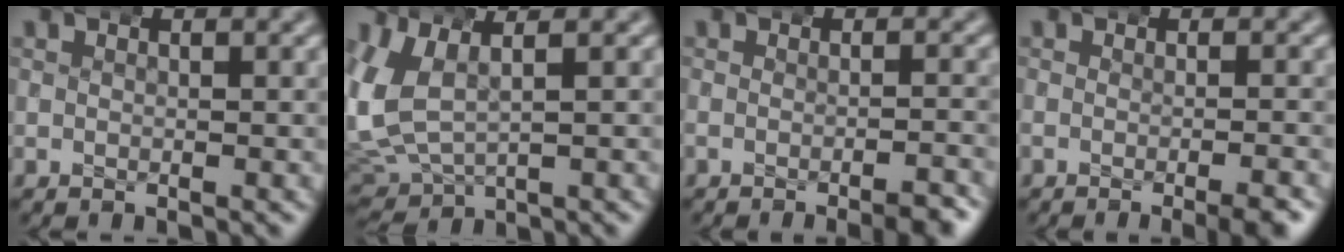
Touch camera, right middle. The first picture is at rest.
{"total": 8.2, "force": [0.2, 7.1, 4.0], "torque": [-0.127, -0.021, 0.014]}
{"total": 2.2, "force": [-1.7, 0.0, 1.4], "torque": [-0.009, 0.006, -0.035]}
{"total": 2.0, "force": [-1.2, -0.1, 1.5], "torque": [-0.013, 0.005, -0.026]}